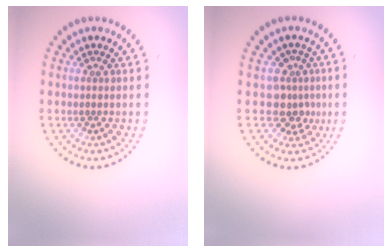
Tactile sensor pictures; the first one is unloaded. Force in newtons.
{"total": 2.8, "press": 2.0, "slide": 1.9}